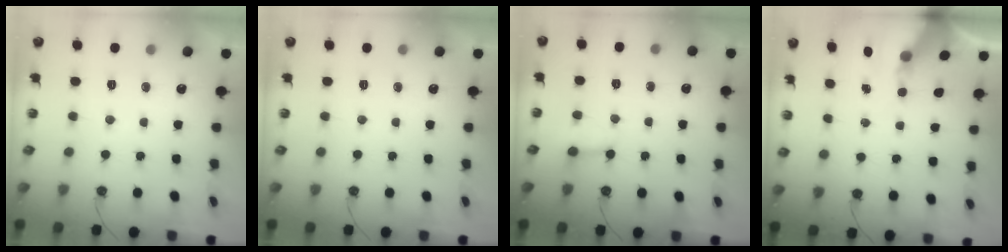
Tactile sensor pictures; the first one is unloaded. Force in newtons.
{"total": 0.0}
{"total": 1.9, "press": 1.9, "slide": 0.1}
{"total": 7.4, "press": 7.4, "slide": 0.8}